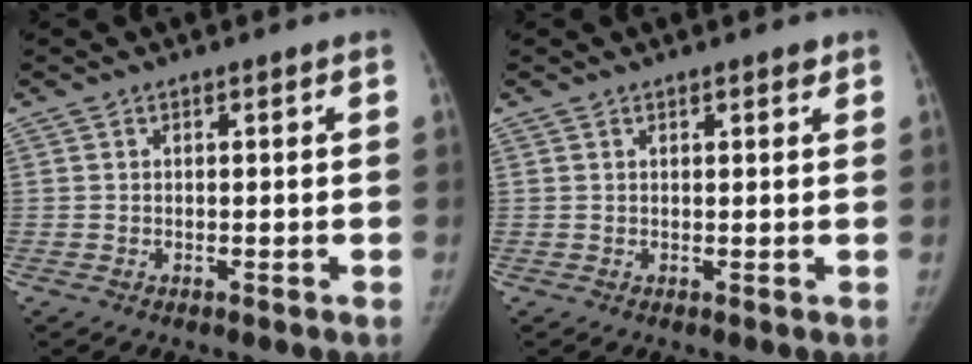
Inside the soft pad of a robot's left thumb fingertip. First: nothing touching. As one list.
[{"total": 1.3, "force": [1.0, 0.5, 0.8], "torque": [-0.006, -0.004, 0.012]}]